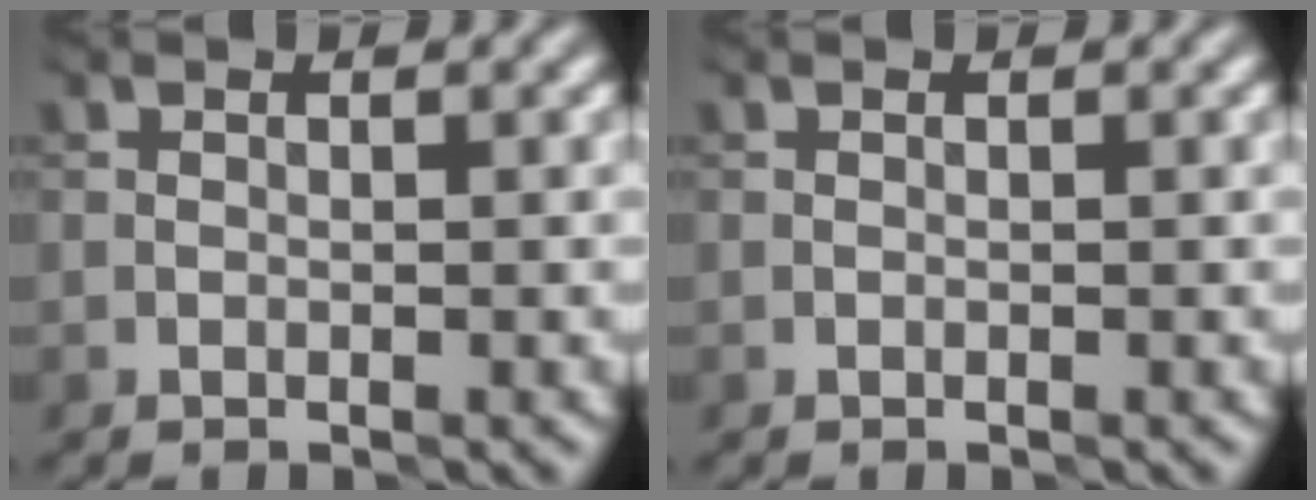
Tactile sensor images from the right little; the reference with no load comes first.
{"total": 0.0}